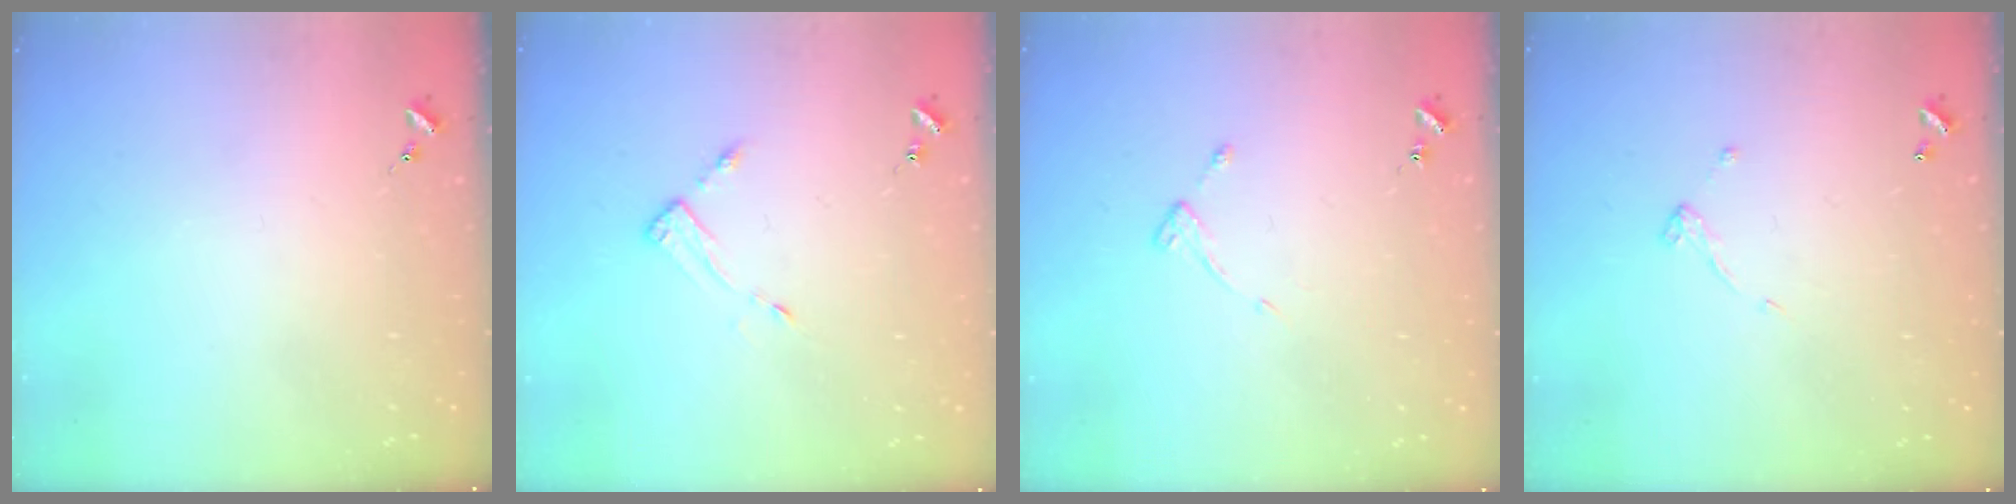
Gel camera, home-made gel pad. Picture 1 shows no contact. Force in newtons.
{"total": 3.4, "press": 3.4, "slide": 0.4}
{"total": 4.1, "press": 4.1, "slide": 0.5}
{"total": 4.4, "press": 4.4, "slide": 0.2}